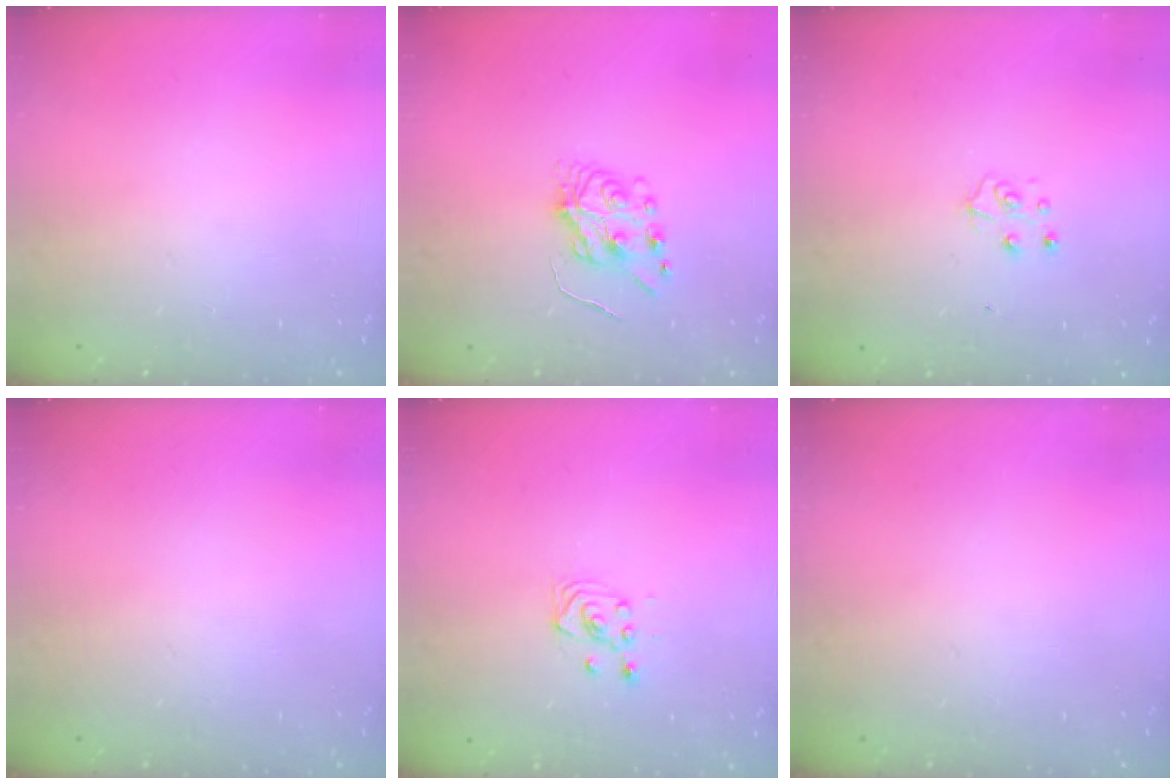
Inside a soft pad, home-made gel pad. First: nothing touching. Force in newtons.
{"total": 6.0, "press": 6.0, "slide": 0.6}
{"total": 5.7, "press": 5.7, "slide": 0.5}
{"total": 0.0}
{"total": 3.5, "press": 3.2, "slide": 1.5}
{"total": 0.0}